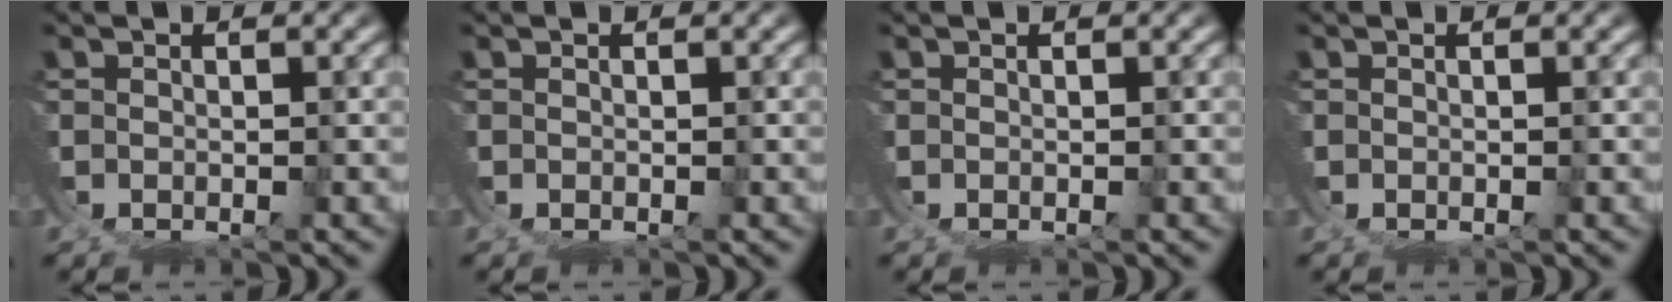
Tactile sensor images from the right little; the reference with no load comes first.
{"total": 0.0}
{"total": 0.0}
{"total": 0.0}